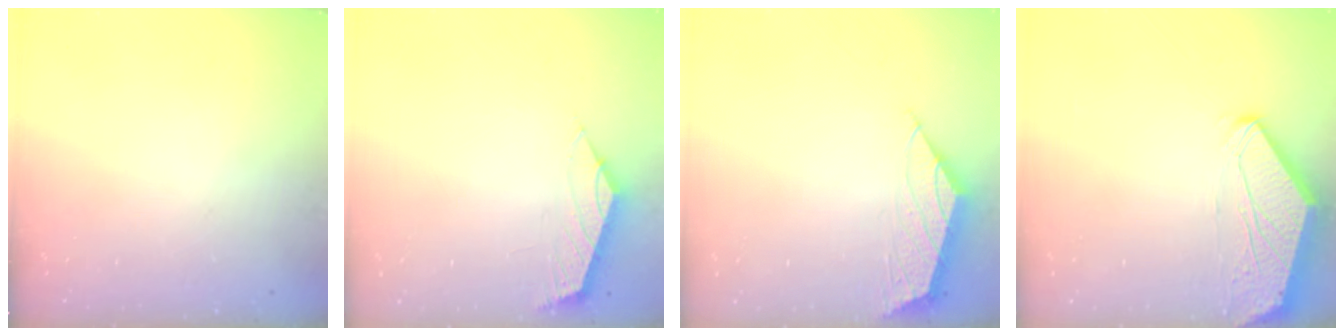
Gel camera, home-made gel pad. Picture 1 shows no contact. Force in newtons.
{"total": 2.1, "press": 2.1, "slide": 0.5}
{"total": 2.2, "press": 2.1, "slide": 0.5}
{"total": 0.0}